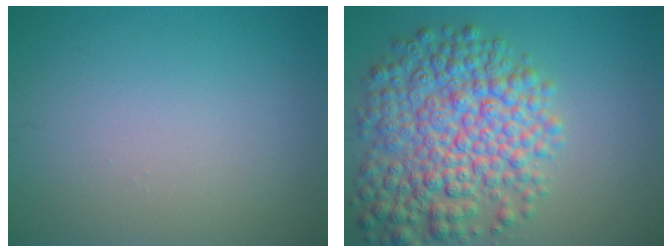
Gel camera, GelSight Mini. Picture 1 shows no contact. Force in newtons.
{"total": 9.1, "press": 9.1, "slide": 0.3}